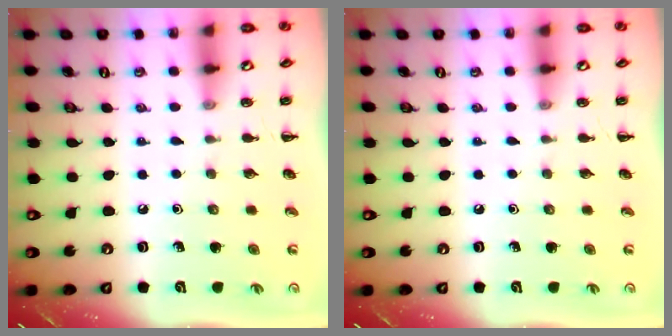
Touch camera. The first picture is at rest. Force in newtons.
{"total": 0.0}